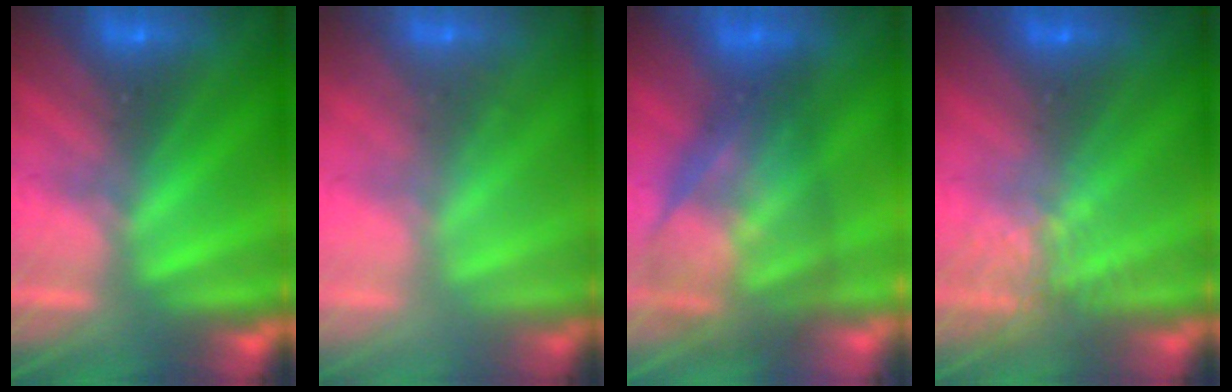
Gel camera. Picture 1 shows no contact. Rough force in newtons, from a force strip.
{"total": 2.3}
{"total": 7.3}
{"total": 2.8}